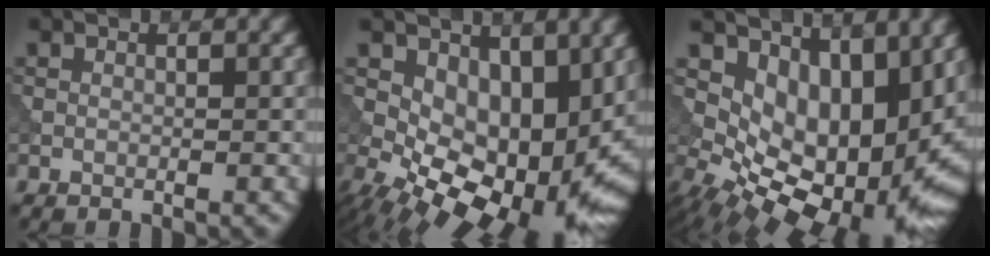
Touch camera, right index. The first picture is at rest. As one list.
[{"total": 11.1, "force": [0.5, 6.5, 8.9], "torque": [-0.137, -0.035, 0.024]}, {"total": 13.3, "force": [2.8, 7.4, 10.7], "torque": [-0.142, -0.016, 0.081]}]